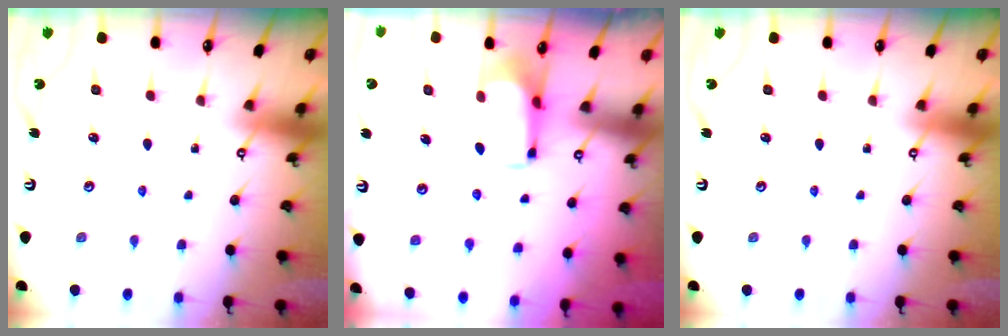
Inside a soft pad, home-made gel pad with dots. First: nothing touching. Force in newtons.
{"total": 1.7, "press": 1.6, "slide": 0.5}
{"total": 0.0}